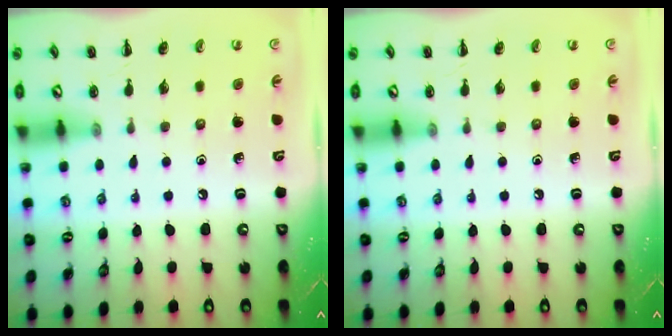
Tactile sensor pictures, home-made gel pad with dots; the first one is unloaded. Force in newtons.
{"total": 0.0}